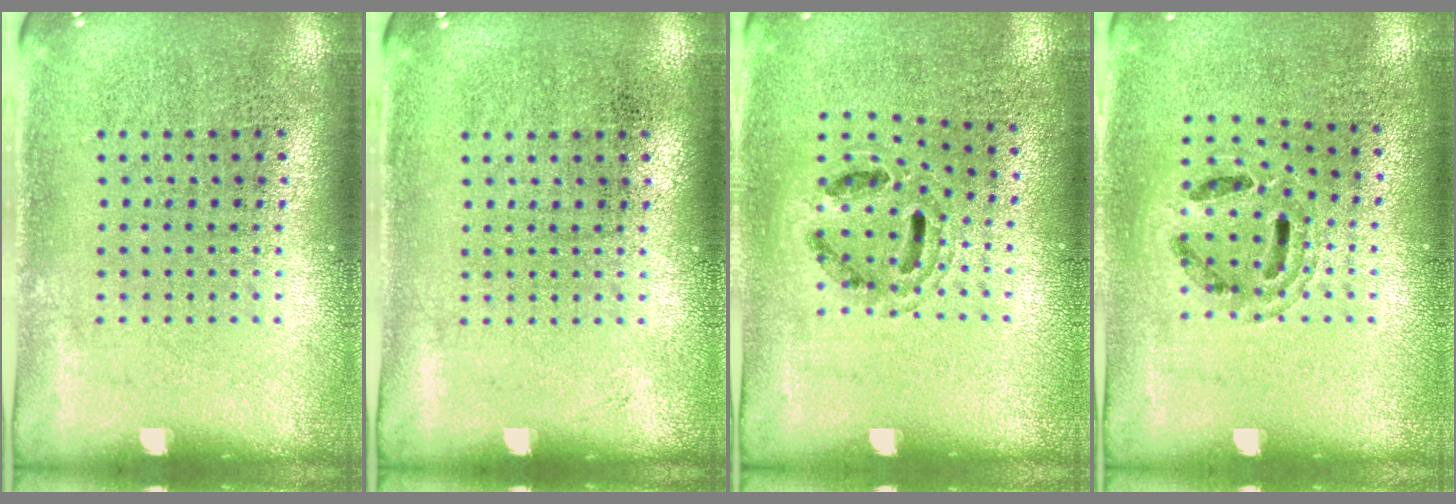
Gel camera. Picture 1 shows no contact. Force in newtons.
{"total": 0.0}
{"total": 0.9, "press": 0.8, "slide": 0.3}
{"total": 0.9, "press": 0.9, "slide": 0.1}